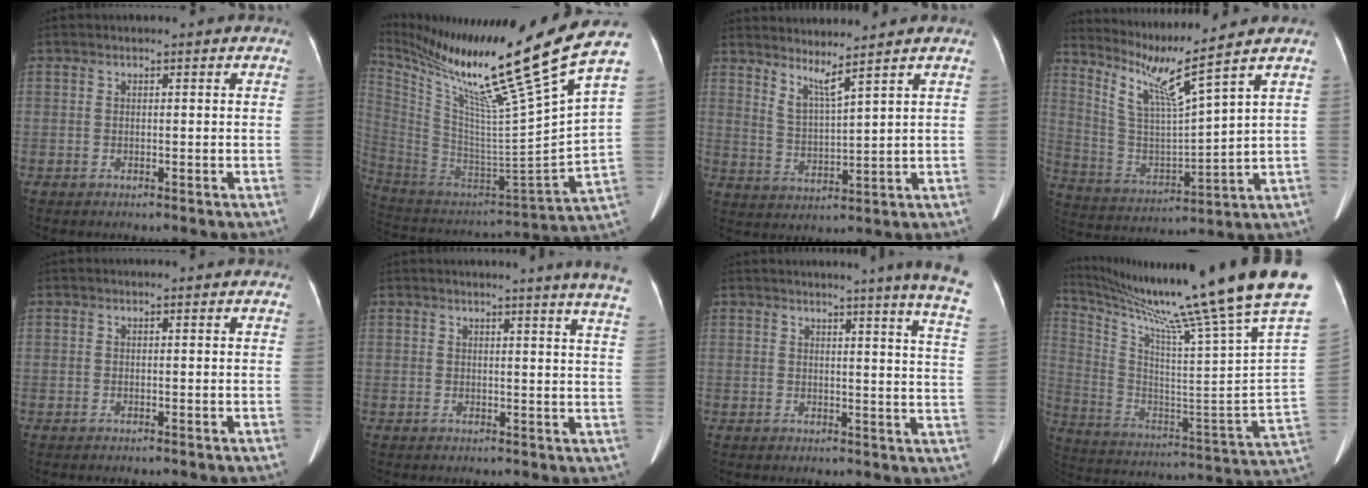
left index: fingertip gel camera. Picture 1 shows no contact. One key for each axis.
{"total": 28.3, "fx": 20.4, "fy": -2.6, "fz": 19.3, "tx": -0.354, "ty": -0.071, "tz": 0.332}
{"total": 4.3, "fx": 3.6, "fy": -1.2, "fz": 2.1, "tx": -0.050, "ty": -0.023, "tz": 0.076}
{"total": 10.6, "fx": 8.0, "fy": -1.9, "fz": 6.6, "tx": -0.133, "ty": -0.013, "tz": 0.159}
{"total": 0.0}
{"total": 10.8, "fx": 9.5, "fy": -1.6, "fz": 4.9, "tx": -0.060, "ty": -0.061, "tz": 0.079}
{"total": 13.9, "fx": 11.6, "fy": -2.0, "fz": 7.3, "tx": -0.093, "ty": -0.081, "tz": 0.108}
{"total": 30.2, "fx": 24.1, "fy": -2.9, "fz": 18.0, "tx": -0.321, "ty": -0.104, "tz": 0.350}